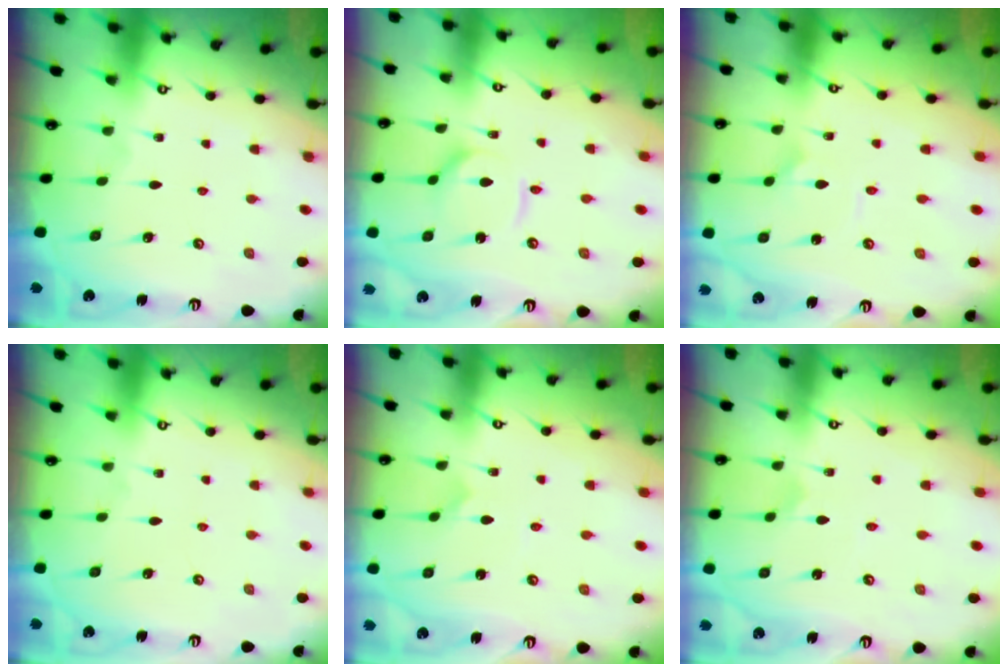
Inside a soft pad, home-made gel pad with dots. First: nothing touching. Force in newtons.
{"total": 5.6, "press": 5.6, "slide": 0.6}
{"total": 2.1, "press": 2.1, "slide": 0.5}
{"total": 0.0}
{"total": 1.2, "press": 1.2, "slide": 0.0}
{"total": 0.9, "press": 0.9, "slide": 0.1}